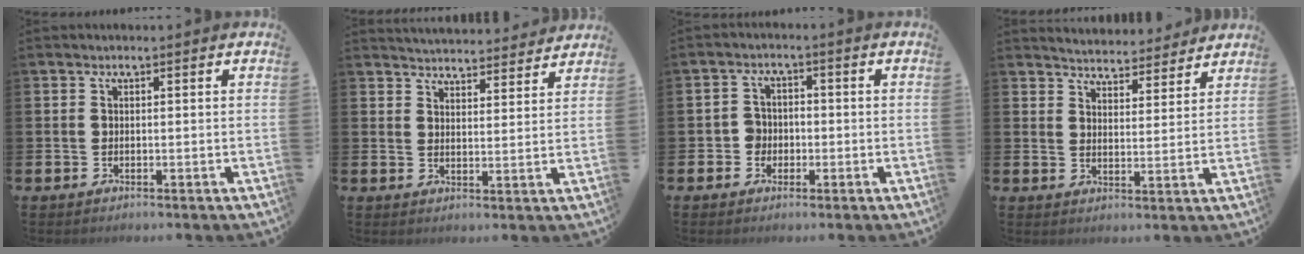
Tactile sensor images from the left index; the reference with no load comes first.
{"total": 4.7, "force": [4.7, 0.6, -0.2], "torque": [-0.003, -0.036, 0.083]}
{"total": 2.7, "force": [-1.2, 2.4, 0.4], "torque": [-0.010, 0.003, -0.031]}
{"total": 4.6, "force": [4.5, 0.6, -0.2], "torque": [-0.005, -0.037, 0.078]}